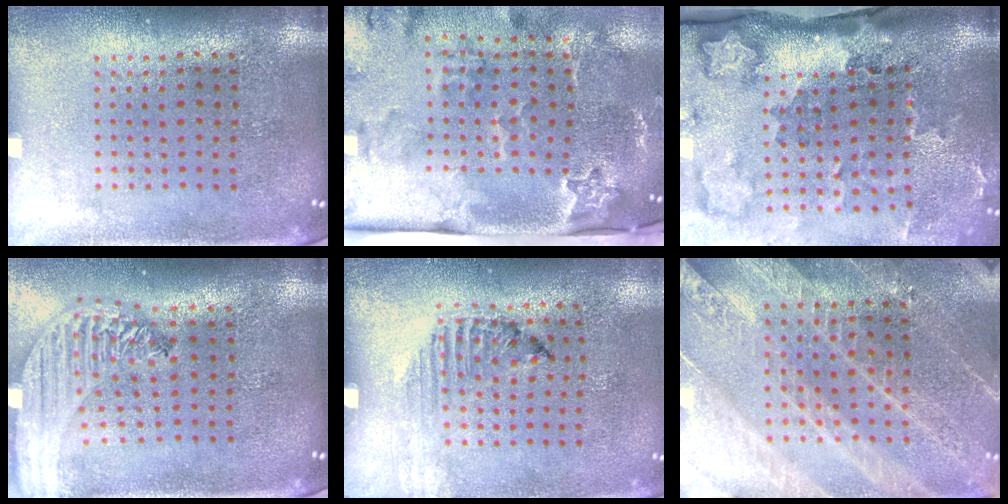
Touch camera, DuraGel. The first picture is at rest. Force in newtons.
{"total": 3.6, "press": 2.4, "slide": 2.6}
{"total": 3.5, "press": 2.3, "slide": 2.7}
{"total": 2.5, "press": 2.1, "slide": 1.3}
{"total": 1.2, "press": 1.1, "slide": 0.4}
{"total": 3.2, "press": 3.0, "slide": 1.0}